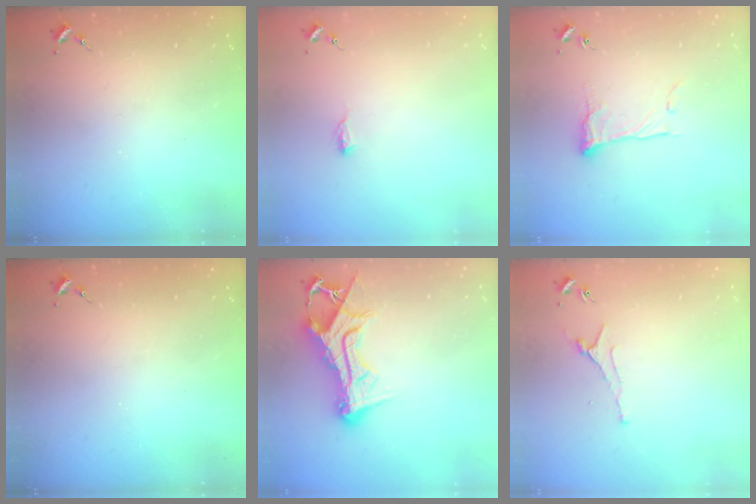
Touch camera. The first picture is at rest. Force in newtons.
{"total": 6.5, "press": 6.4, "slide": 0.7}
{"total": 9.1, "press": 9.1, "slide": 0.3}
{"total": 0.0}
{"total": 14.7, "press": 14.6, "slide": 1.7}
{"total": 3.7, "press": 3.7, "slide": 0.7}